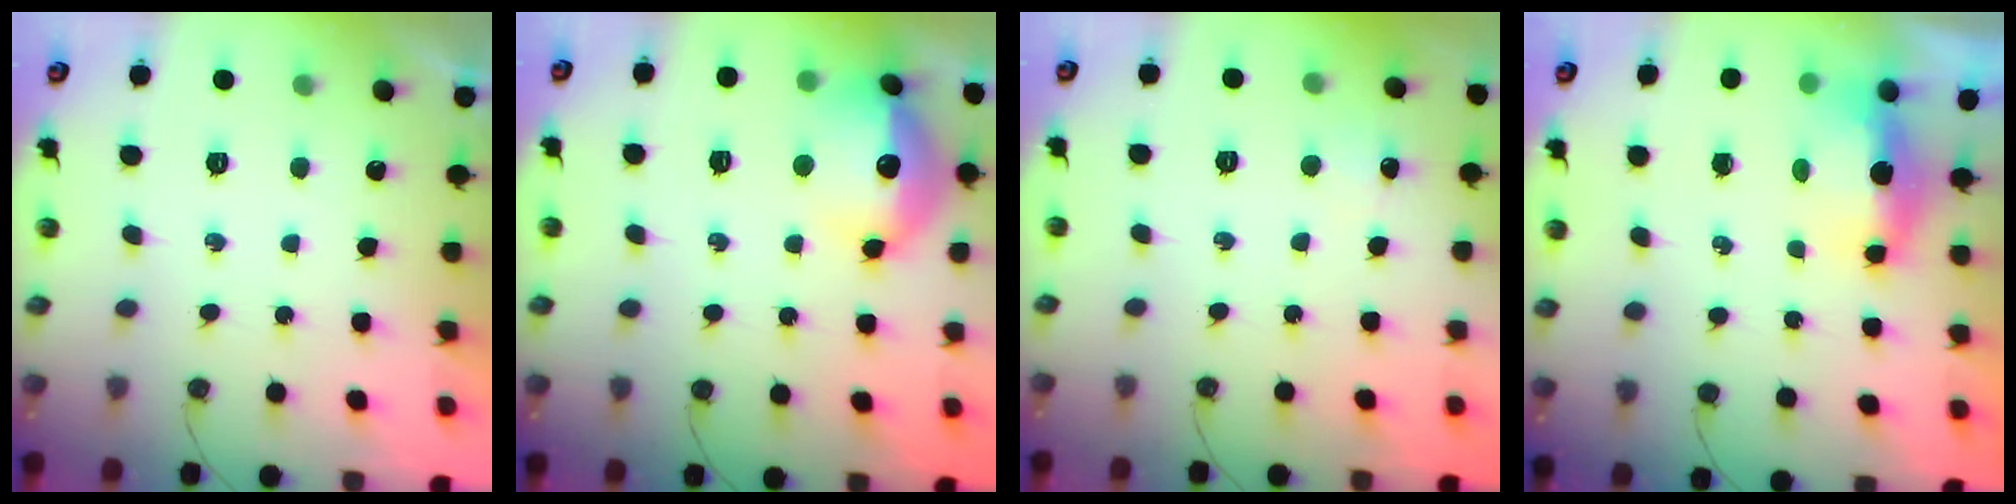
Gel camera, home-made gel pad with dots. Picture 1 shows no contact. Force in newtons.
{"total": 16.6, "press": 16.5, "slide": 1.4}
{"total": 5.2, "press": 5.1, "slide": 0.7}
{"total": 5.8, "press": 5.8, "slide": 0.8}